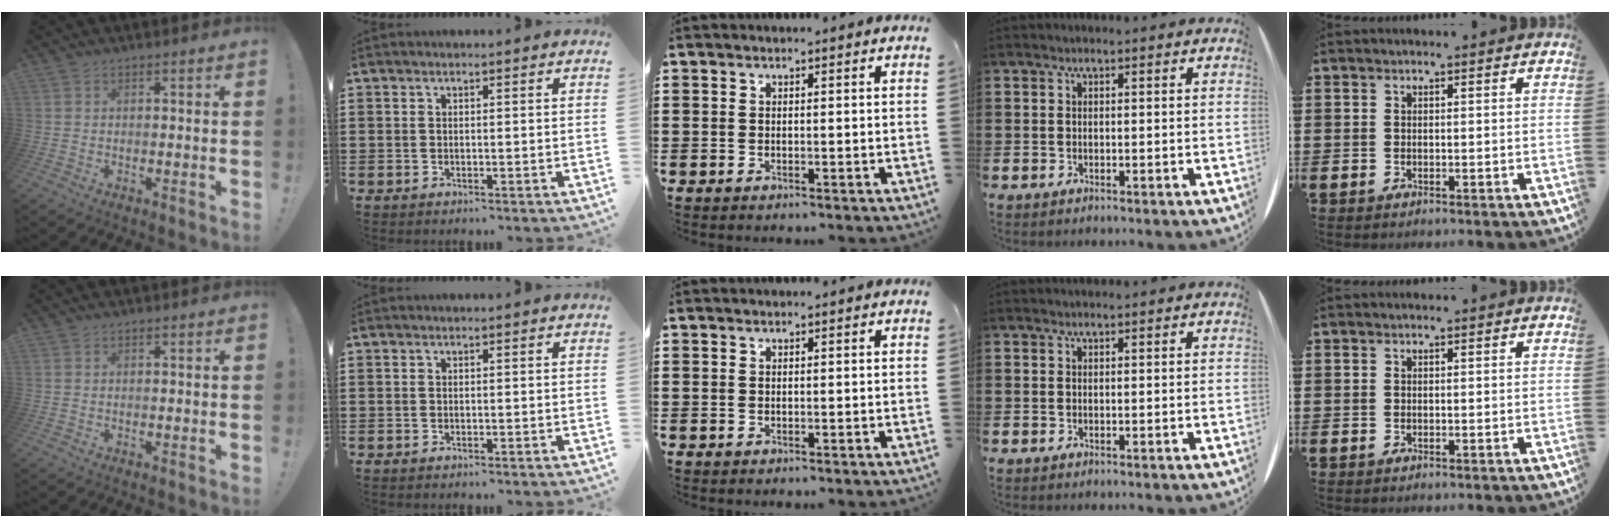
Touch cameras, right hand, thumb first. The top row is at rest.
{}